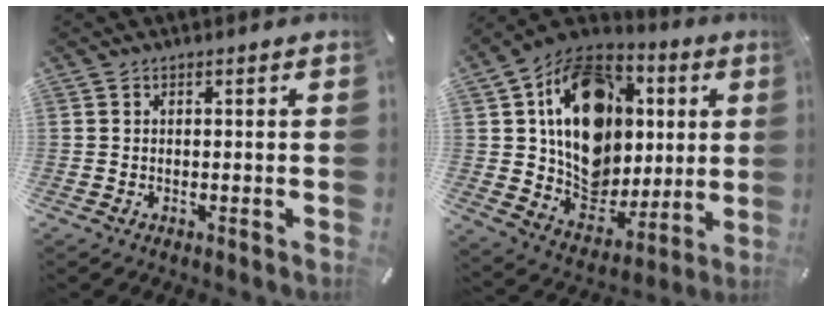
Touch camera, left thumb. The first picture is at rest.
{"total": 21.1, "force": [4.9, 16.5, 12.2], "torque": [-0.208, -0.021, 0.094]}